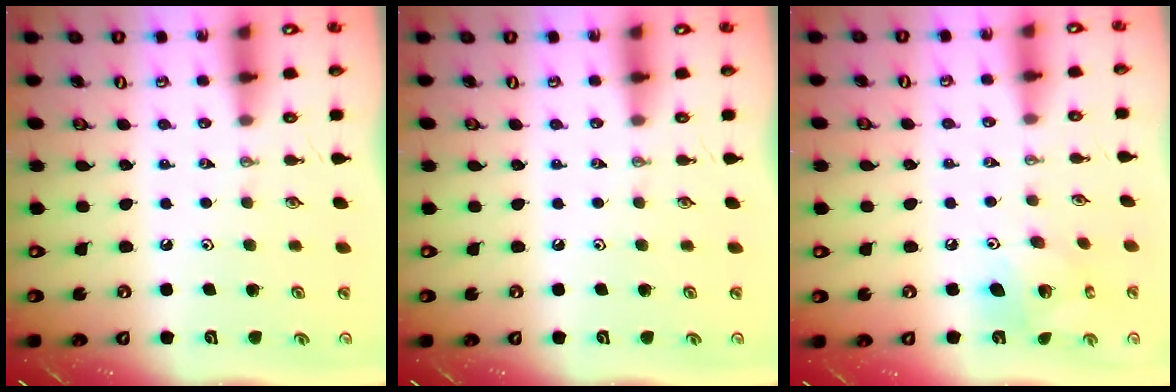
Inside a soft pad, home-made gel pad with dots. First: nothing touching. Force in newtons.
{"total": 0.0}
{"total": 10.1, "press": 10.1, "slide": 0.5}